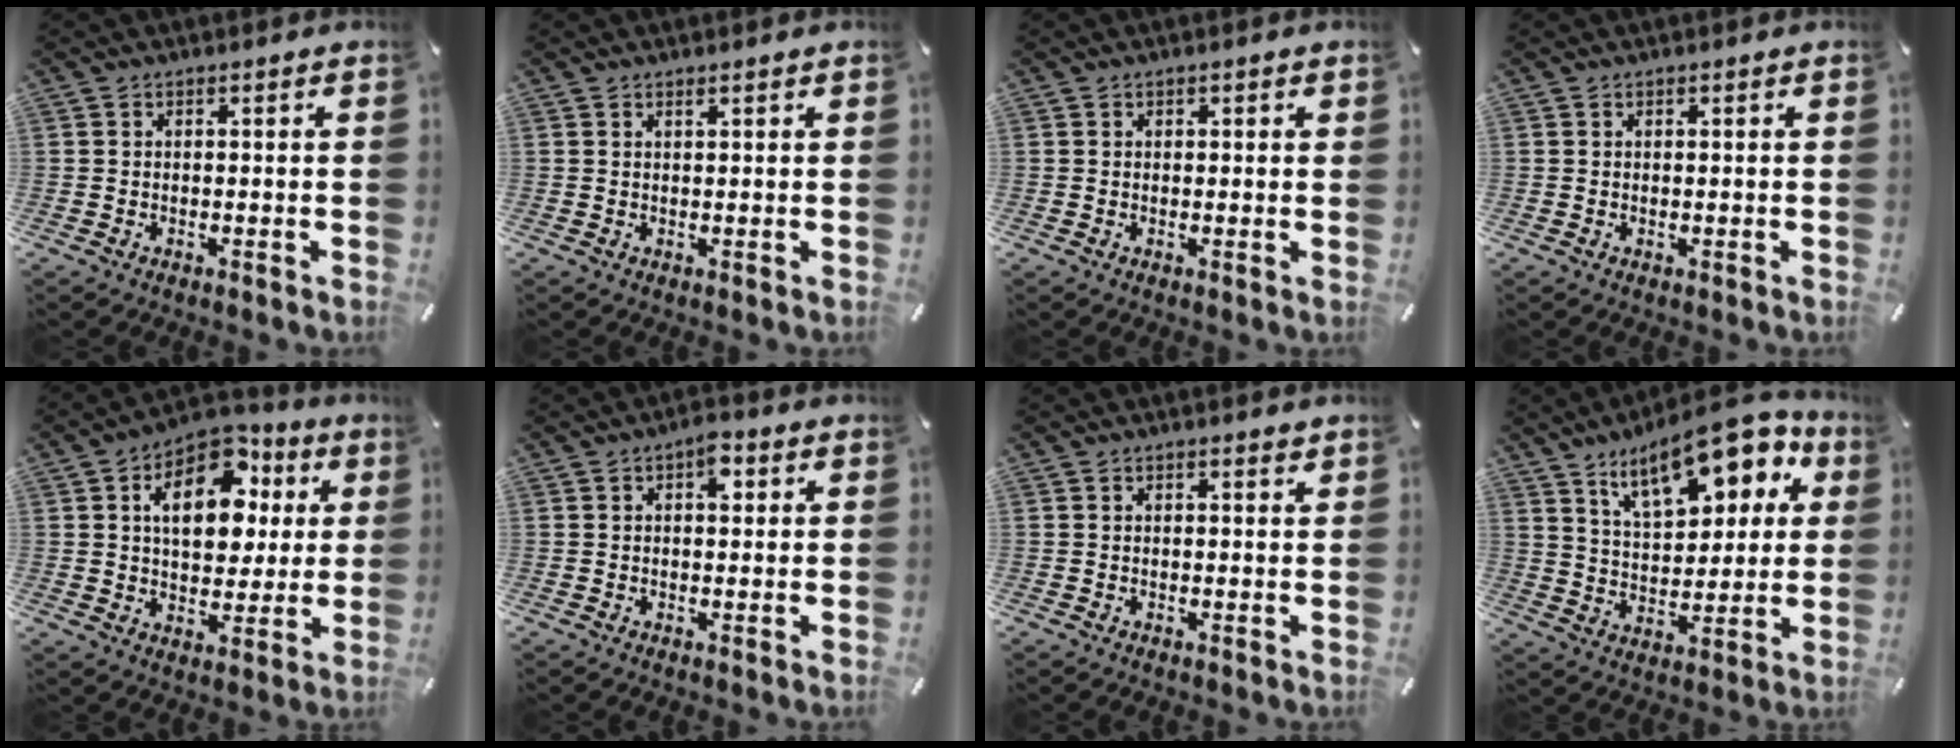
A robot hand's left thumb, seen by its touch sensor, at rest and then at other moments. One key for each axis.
{"total": 0.8, "fx": 0.6, "fy": 0.1, "fz": 0.6, "tx": -0.011, "ty": -0.001, "tz": 0.011}
{"total": 0.6, "fx": 0.3, "fy": 0.4, "fz": 0.3, "tx": 0.004, "ty": -0.002, "tz": 0.004}
{"total": 0.0}
{"total": 16.1, "fx": 4.9, "fy": 10.8, "fz": 10.9, "tx": -0.167, "ty": -0.010, "tz": 0.085}
{"total": 4.1, "fx": 1.3, "fy": 2.3, "fz": 3.1, "tx": -0.033, "ty": -0.004, "tz": 0.013}
{"total": 0.9, "fx": 0.6, "fy": 0.3, "fz": 0.6, "tx": -0.003, "ty": -0.004, "tz": 0.009}
{"total": 18.4, "fx": 11.0, "fy": 8.8, "fz": 11.9, "tx": -0.184, "ty": -0.046, "tz": 0.183}